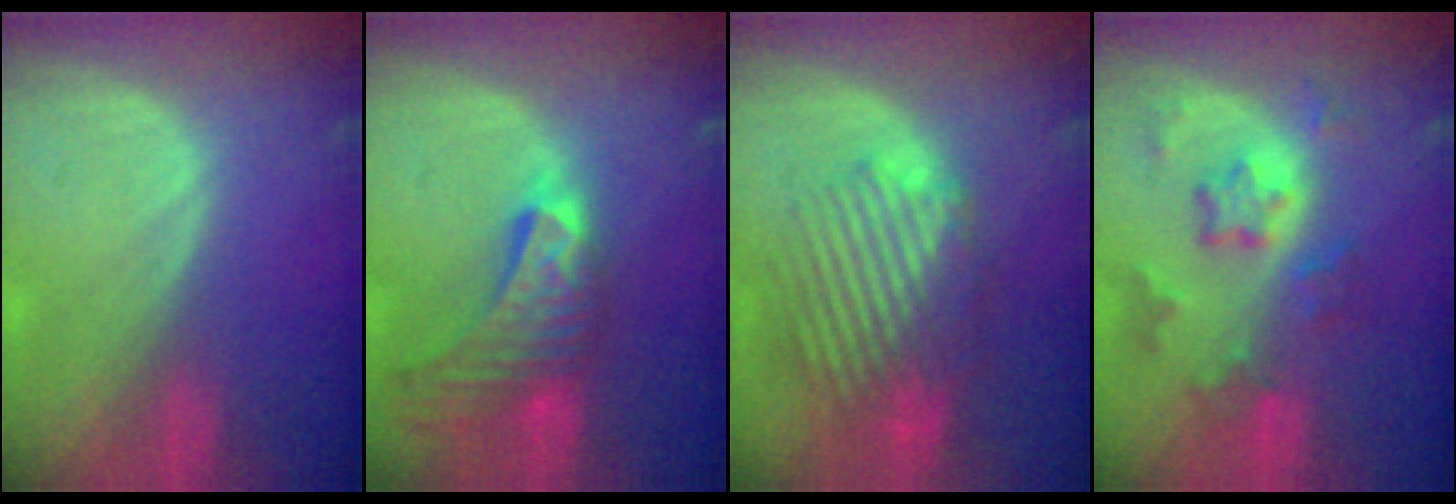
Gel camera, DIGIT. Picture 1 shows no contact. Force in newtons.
{"total": 9.3, "press": 8.3, "slide": 4.3}
{"total": 10.2, "press": 9.2, "slide": 4.3}
{"total": 7.4, "press": 6.6, "slide": 3.4}